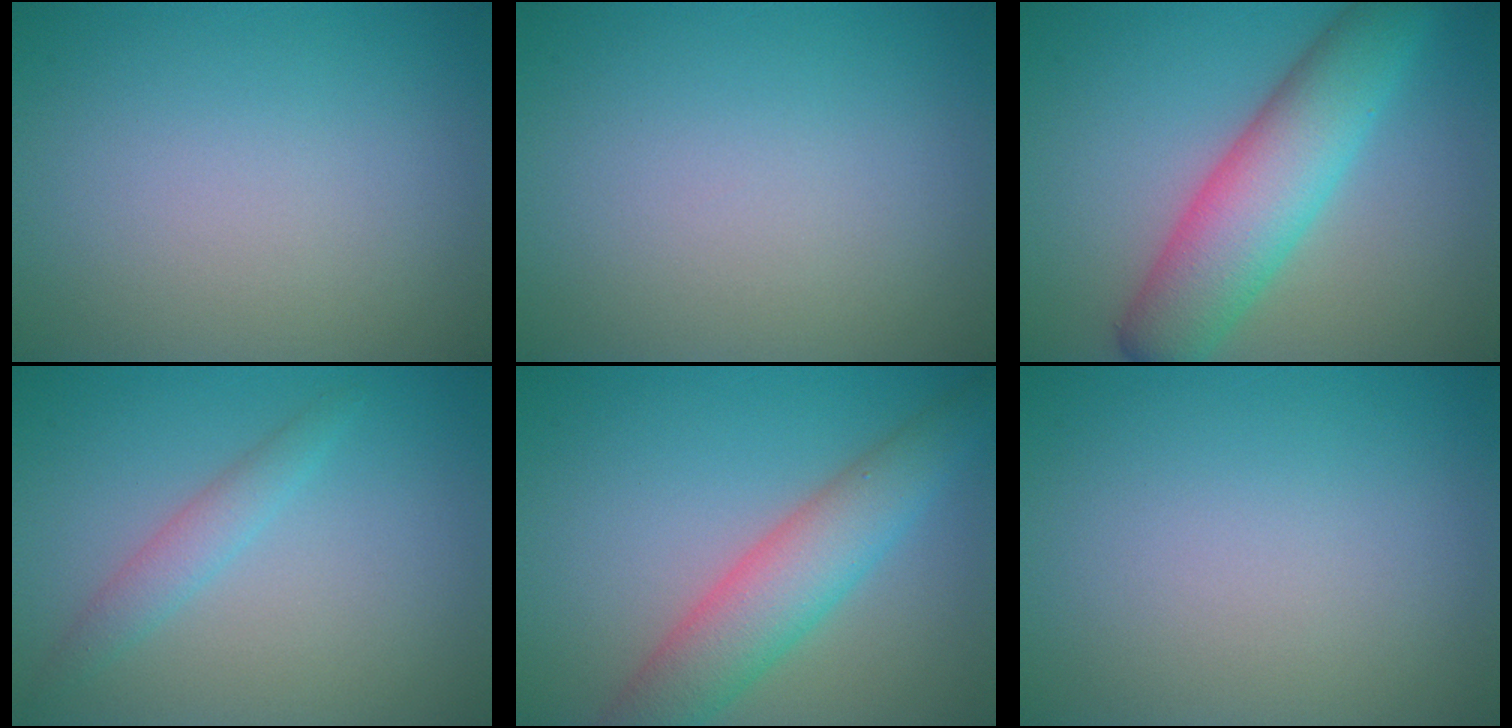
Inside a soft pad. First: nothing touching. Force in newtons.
{"total": 0.0}
{"total": 7.3, "press": 7.3, "slide": 0.3}
{"total": 1.8, "press": 1.8, "slide": 0.0}
{"total": 5.7, "press": 5.7, "slide": 0.1}
{"total": 0.0}